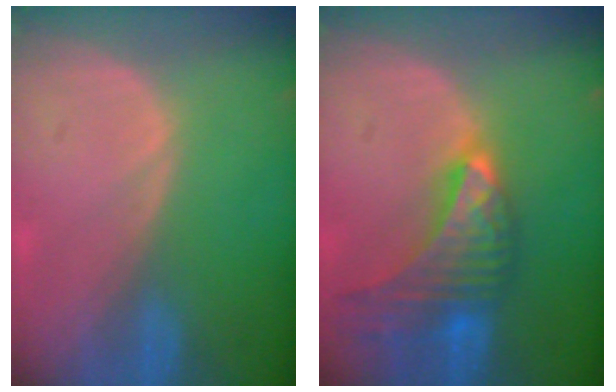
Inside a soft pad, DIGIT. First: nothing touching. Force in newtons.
{"total": 9.8, "press": 8.7, "slide": 4.4}